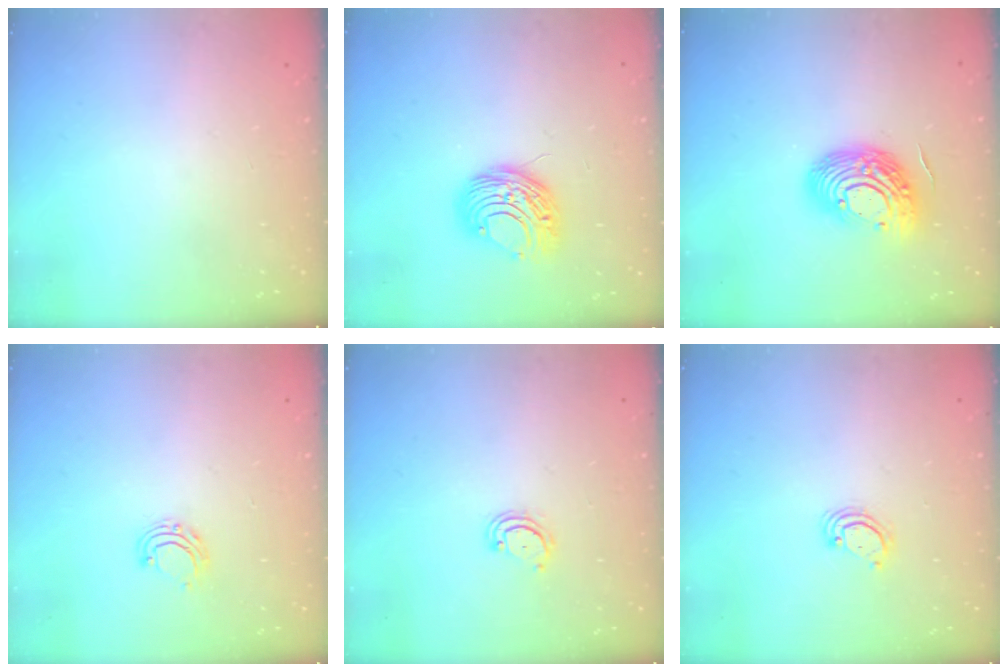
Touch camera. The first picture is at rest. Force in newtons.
{"total": 9.0, "press": 9.0, "slide": 0.5}
{"total": 16.2, "press": 16.1, "slide": 1.2}
{"total": 6.6, "press": 6.6, "slide": 0.7}
{"total": 3.7, "press": 3.7, "slide": 0.3}
{"total": 4.2, "press": 4.2, "slide": 0.4}